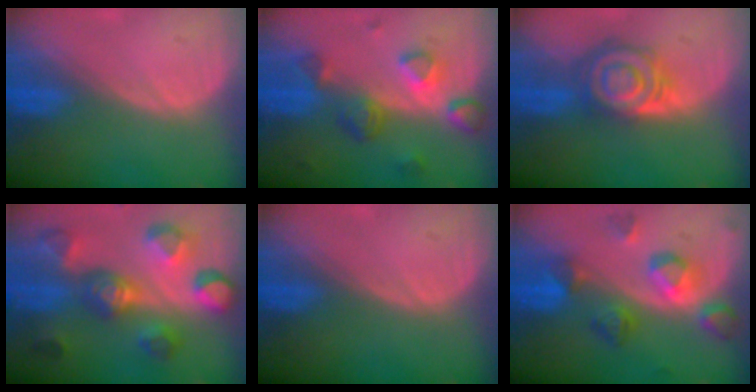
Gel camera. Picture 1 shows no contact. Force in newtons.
{"total": 7.8, "press": 6.9, "slide": 3.7}
{"total": 8.1, "press": 7.2, "slide": 3.9}
{"total": 10.5, "press": 9.8, "slide": 3.8}
{"total": 0.0}
{"total": 7.7, "press": 7.7, "slide": 0.1}